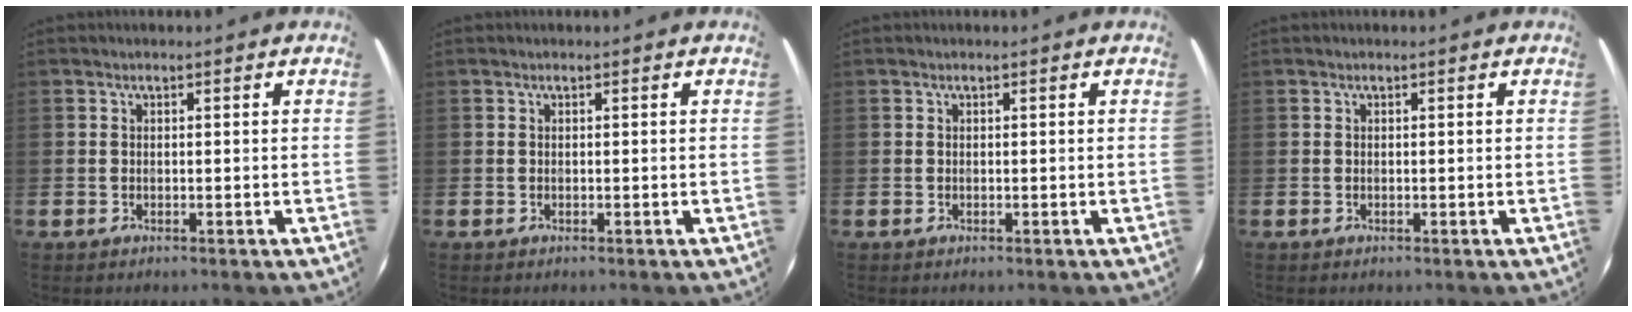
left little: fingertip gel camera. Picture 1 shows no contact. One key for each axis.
{"total": 0.0}
{"total": 0.0}
{"total": 0.0}